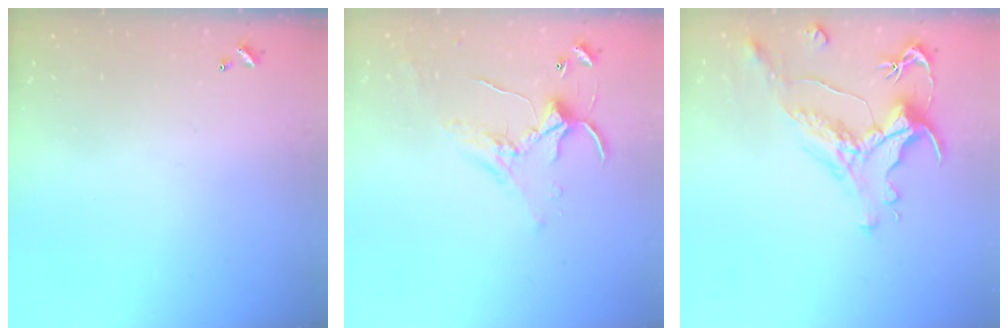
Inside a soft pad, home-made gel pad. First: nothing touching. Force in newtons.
{"total": 1.5, "press": 1.5, "slide": 0.3}
{"total": 1.4, "press": 0.2, "slide": 1.4}